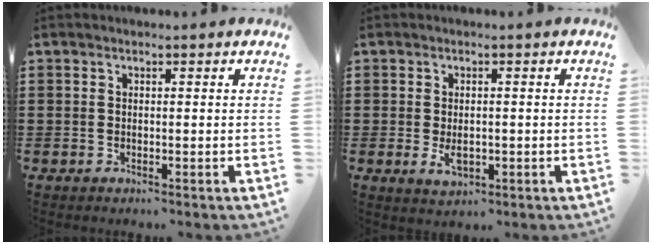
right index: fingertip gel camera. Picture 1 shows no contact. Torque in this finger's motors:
{"motor_torque": [1.02, 1.11, 0.10, 0.02]}